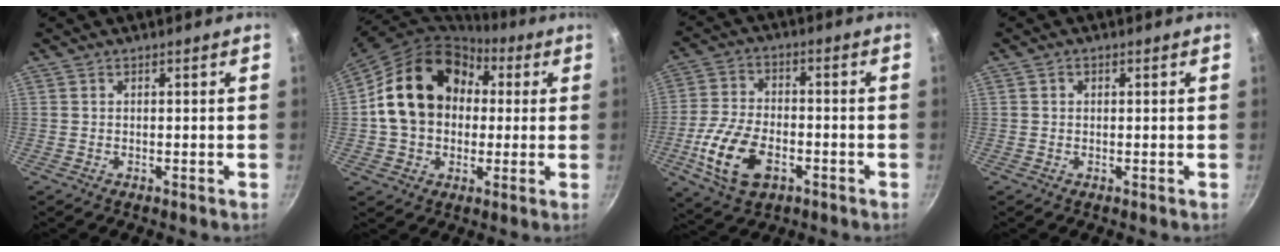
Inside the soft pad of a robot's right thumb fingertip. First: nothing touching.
{"total": 19.6, "force": [2.9, 15.3, 11.9], "torque": [-0.194, 0.040, 0.042]}
{"total": 13.3, "force": [-4.7, 7.7, 9.8], "torque": [-0.184, 0.019, -0.089]}
{"total": 0.9, "force": [0.2, 0.8, 0.4], "torque": [-0.006, 0.004, 0.002]}